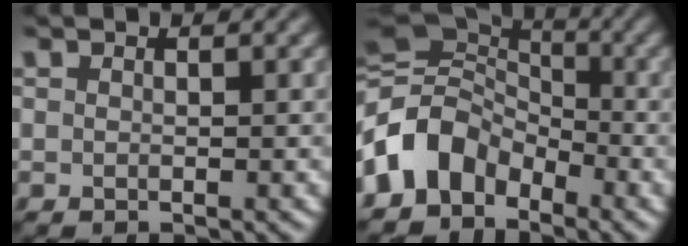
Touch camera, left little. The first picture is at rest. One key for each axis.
{"total": 7.8, "fx": -3.5, "fy": 5.7, "fz": 4.0, "tx": -0.061, "ty": 0.009, "tz": -0.084}